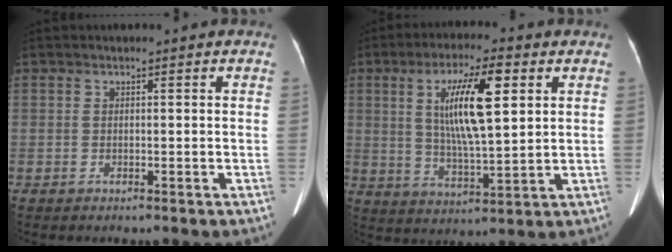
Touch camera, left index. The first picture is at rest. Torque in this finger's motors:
{"motor_torque": [1.17, -0.97, 0.47, 0.11]}